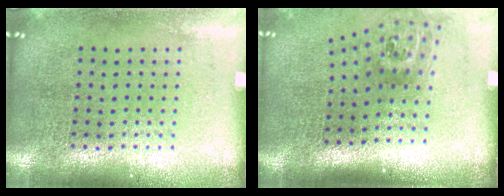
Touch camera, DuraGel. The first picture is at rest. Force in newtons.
{"total": 1.8, "press": 1.2, "slide": 1.3}